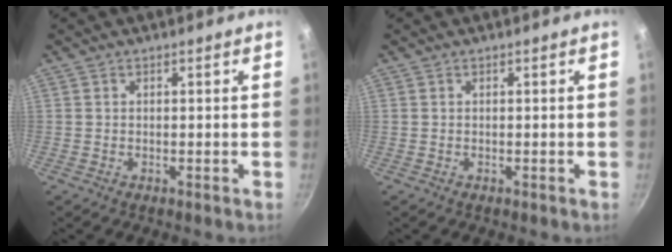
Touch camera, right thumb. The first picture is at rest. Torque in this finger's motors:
{"motor_torque": [0.05, 0.05, -0.02, 0.02, 0.00]}